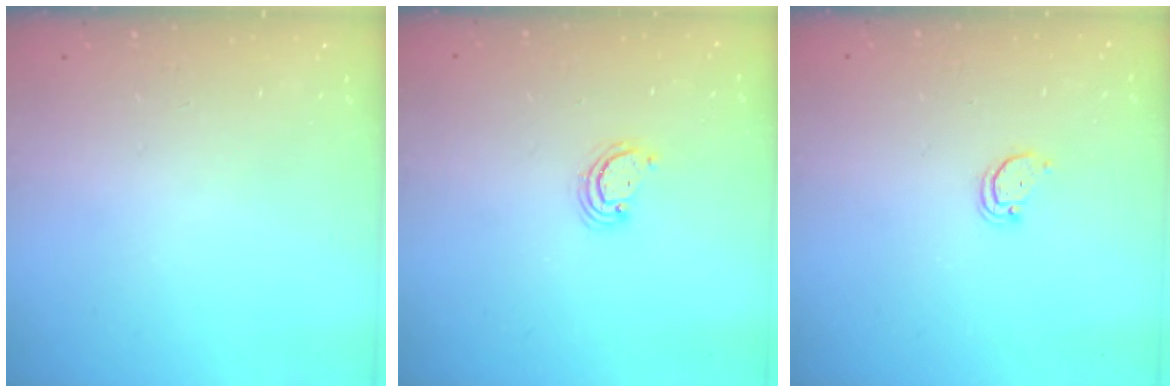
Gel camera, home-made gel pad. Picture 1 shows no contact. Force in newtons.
{"total": 2.5, "press": 2.5, "slide": 0.3}
{"total": 2.1, "press": 2.1, "slide": 0.2}